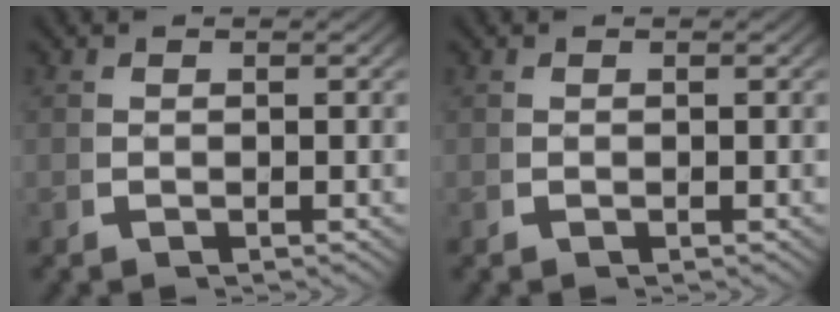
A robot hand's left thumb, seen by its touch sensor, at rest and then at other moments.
{"total": 0.0}